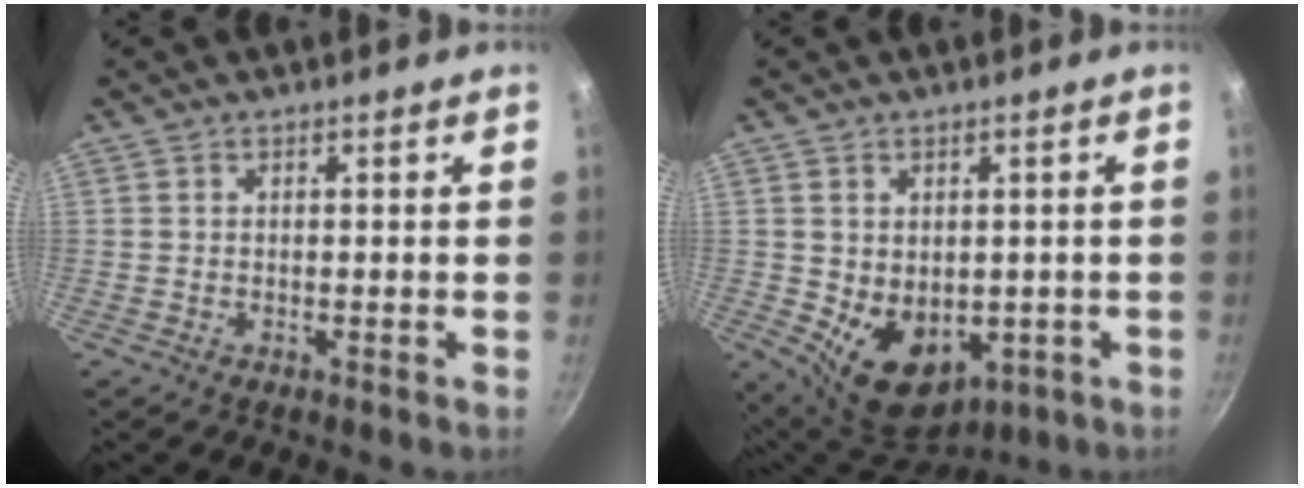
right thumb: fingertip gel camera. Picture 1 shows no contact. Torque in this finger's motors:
{"motor_torque": [-0.35, 0.89, 0.31, -0.04, 0.11]}